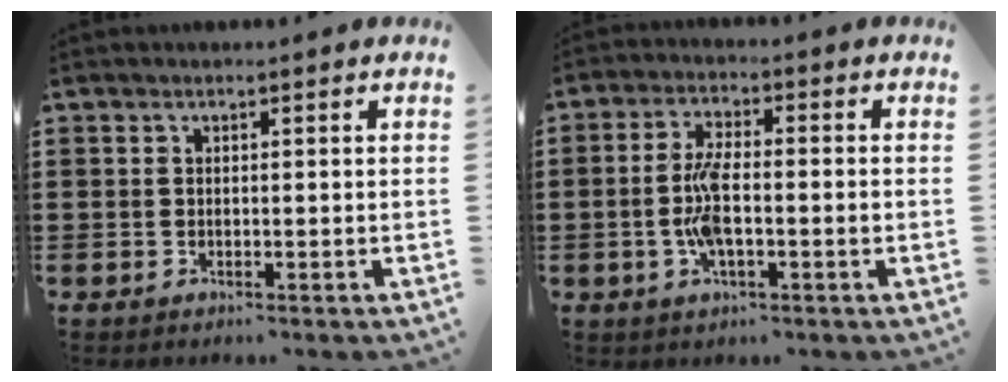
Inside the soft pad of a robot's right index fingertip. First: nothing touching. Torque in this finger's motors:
{"motor_torque": [1.54, -0.51, 0.68, 0.21]}